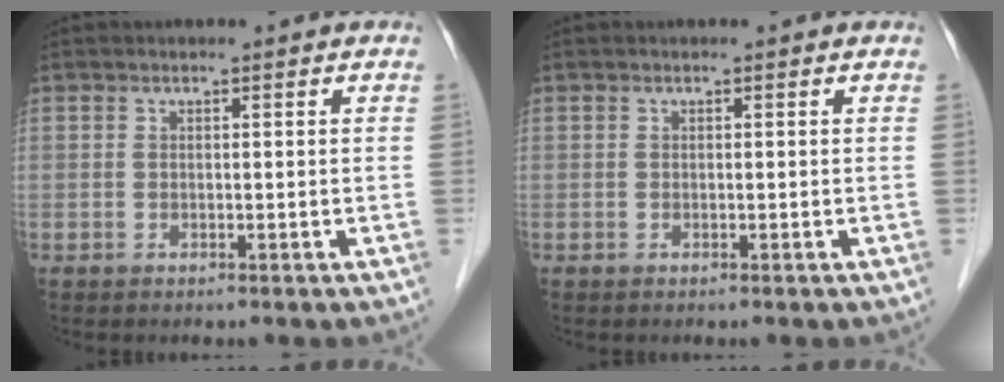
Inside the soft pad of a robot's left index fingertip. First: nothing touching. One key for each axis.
{"total": 0.0}